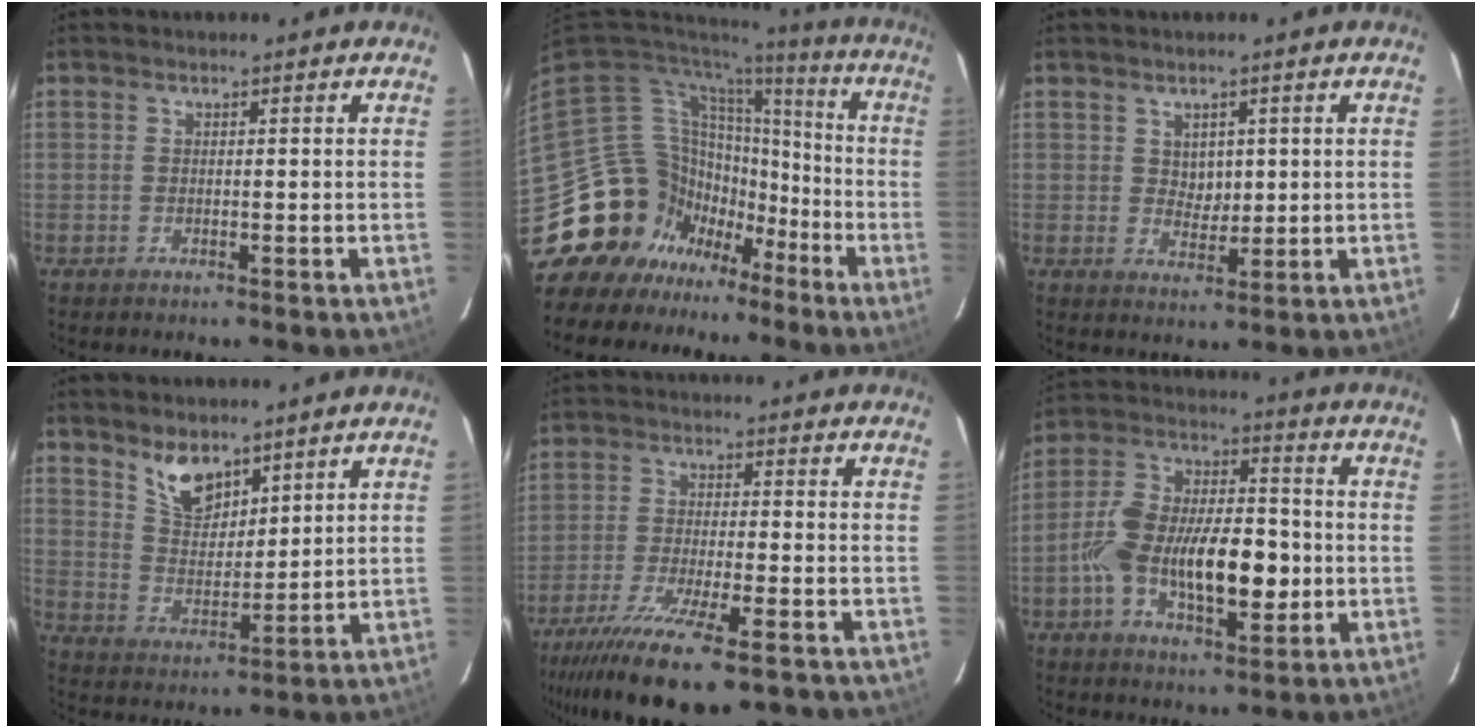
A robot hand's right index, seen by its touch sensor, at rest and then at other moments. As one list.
[{"total": 20.0, "force": [-10.9, 16.0, 5.0], "torque": [-0.130, 0.054, -0.172]}, {"total": 1.7, "force": [0.6, 1.5, 0.7], "torque": [-0.007, 0.003, 0.012]}, {"total": 8.1, "force": [5.9, 3.9, 4.1], "torque": [-0.065, 0.005, 0.119]}, {"total": 17.7, "force": [-12.6, 3.8, 11.9], "torque": [-0.243, -0.062, -0.214]}, {"total": 17.3, "force": [-4.0, 8.0, 14.8], "torque": [-0.281, 0.009, -0.066]}]